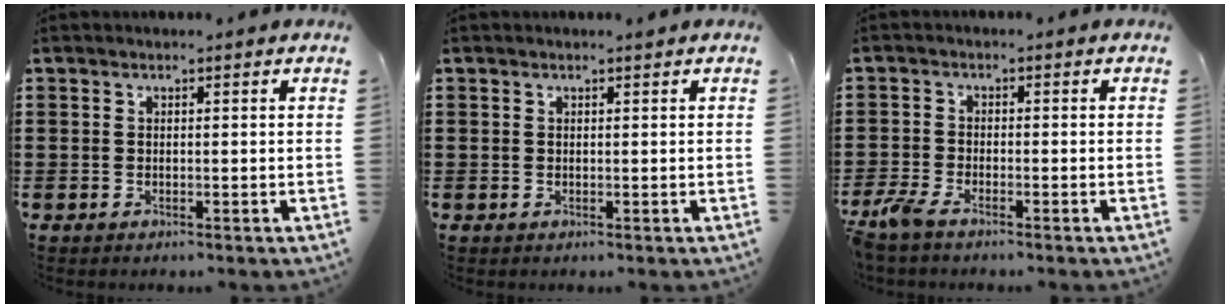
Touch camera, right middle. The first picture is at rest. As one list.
[{"total": 0.0}, {"total": 3.2, "force": [-2.6, 0.6, 1.7], "torque": [-0.059, -0.008, -0.061]}]